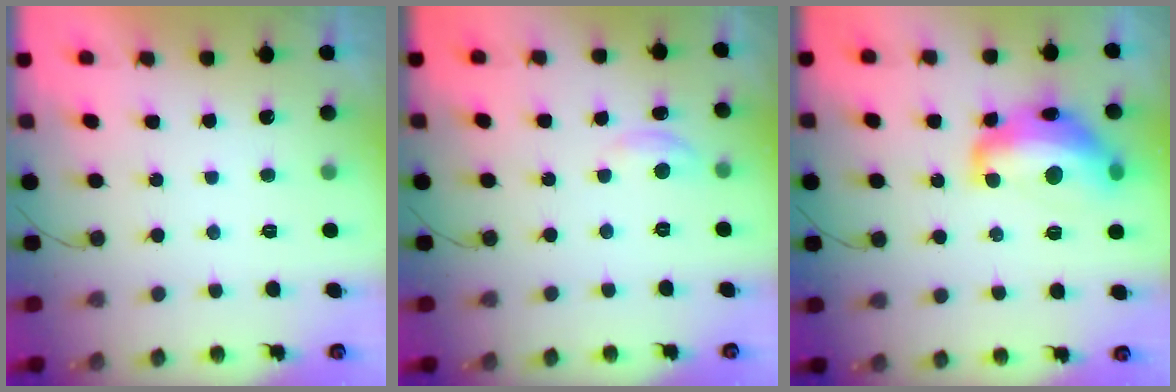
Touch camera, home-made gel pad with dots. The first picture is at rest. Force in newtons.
{"total": 2.9, "press": 2.9, "slide": 0.2}
{"total": 15.7, "press": 15.6, "slide": 1.1}